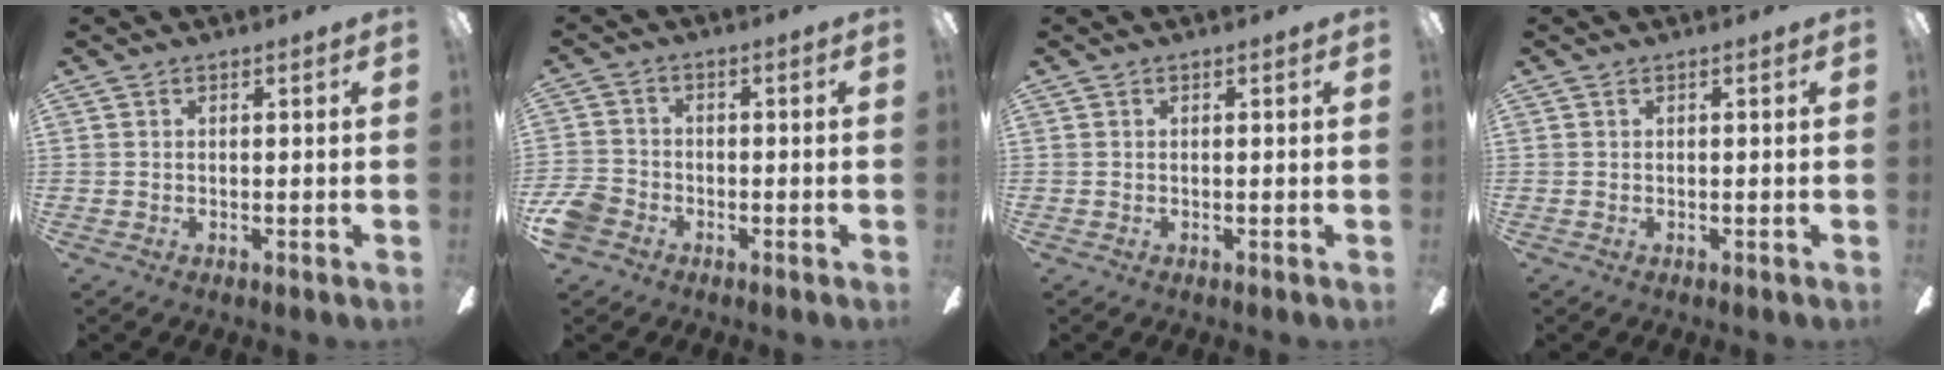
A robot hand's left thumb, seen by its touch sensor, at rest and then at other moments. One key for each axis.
{"total": 6.2, "fx": -3.2, "fy": 4.9, "fz": 2.2, "tx": -0.060, "ty": 0.021, "tz": -0.062}
{"total": 0.0}
{"total": 0.0}